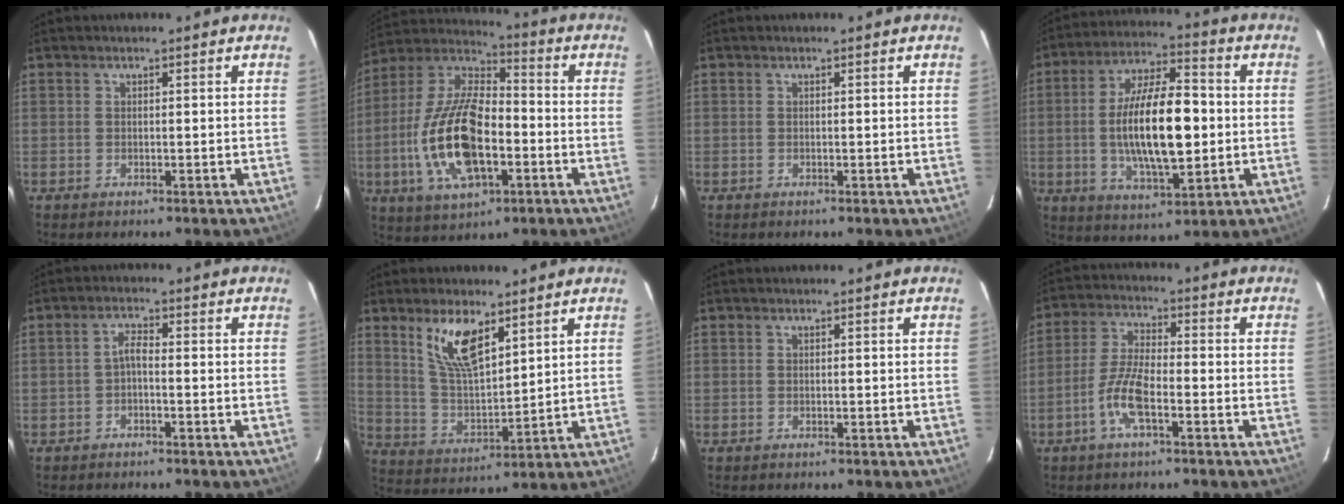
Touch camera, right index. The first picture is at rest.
{"total": 19.9, "force": [-5.0, 9.2, 16.9], "torque": [-0.351, -0.002, -0.091]}
{"total": 0.0}
{"total": 17.1, "force": [-1.0, 6.5, 15.9], "torque": [-0.289, 0.005, -0.013]}
{"total": 1.9, "force": [-0.9, 0.5, 1.6], "torque": [-0.034, 0.007, -0.019]}
{"total": 10.5, "force": [6.3, 4.0, 7.4], "torque": [-0.141, 0.002, 0.132]}
{"total": 0.0}
{"total": 7.6, "force": [-3.4, 1.9, 6.5], "torque": [-0.140, 0.003, -0.069]}